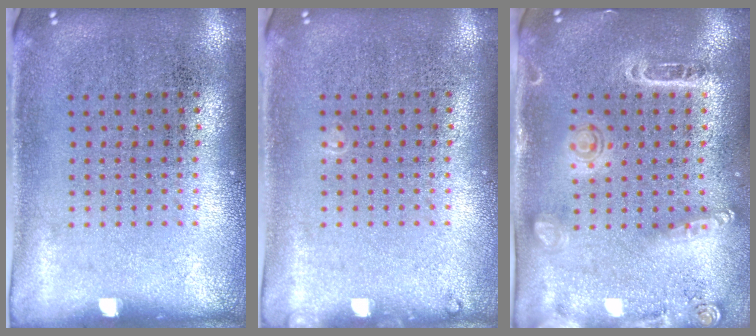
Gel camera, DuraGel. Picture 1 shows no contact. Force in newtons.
{"total": 0.5, "press": 0.5, "slide": 0.2}
{"total": 1.6, "press": 1.5, "slide": 0.5}